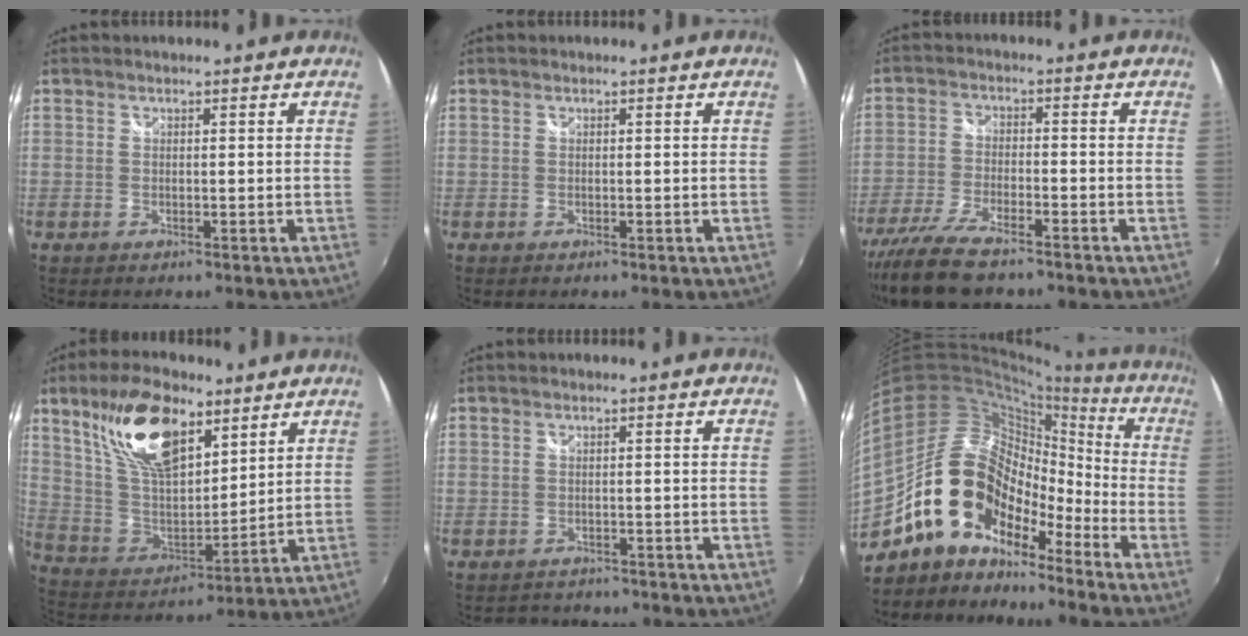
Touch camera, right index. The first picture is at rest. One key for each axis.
{"total": 0.0}
{"total": 11.3, "fx": -9.1, "fy": 2.7, "fz": 6.1, "tx": -0.138, "ty": -0.030, "tz": -0.170}
{"total": 19.1, "fx": 10.7, "fy": 8.8, "fz": 13.0, "tx": -0.256, "ty": 0.019, "tz": 0.210}
{"total": 3.8, "fx": -3.4, "fy": 1.7, "fz": 0.3, "tx": -0.014, "ty": -0.003, "tz": -0.050}
{"total": 18.0, "fx": -11.1, "fy": 11.3, "fz": 8.6, "tx": -0.170, "ty": 0.017, "tz": -0.201}